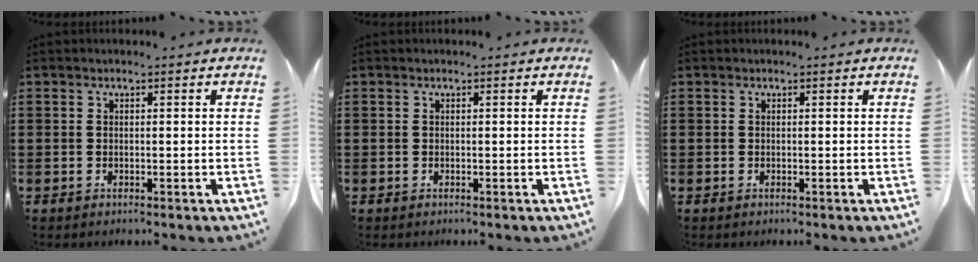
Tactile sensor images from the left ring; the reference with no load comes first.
{"total": 0.0}
{"total": 0.0}